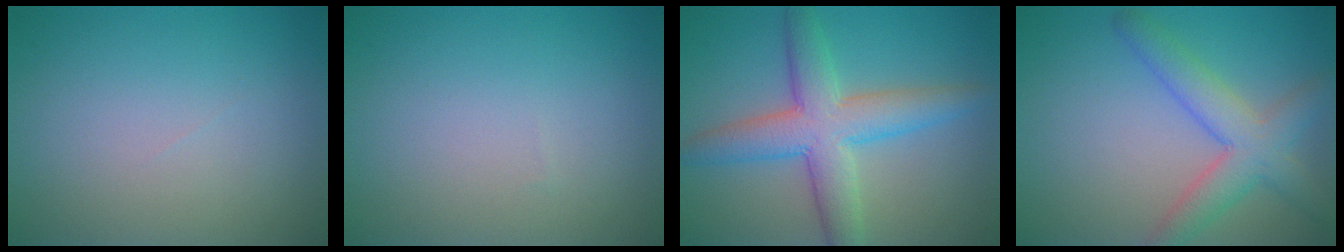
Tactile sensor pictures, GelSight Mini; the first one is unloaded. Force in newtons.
{"total": 0.0}
{"total": 6.6, "press": 6.6, "slide": 0.3}
{"total": 4.8, "press": 4.8, "slide": 0.2}